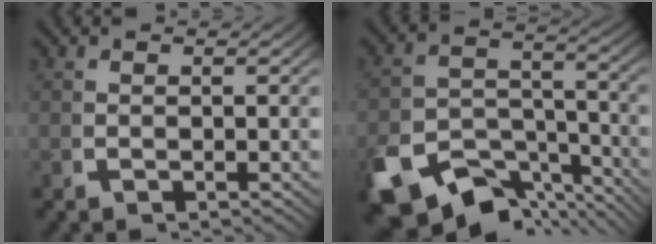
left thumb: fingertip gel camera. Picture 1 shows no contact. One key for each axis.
{"total": 11.4, "fx": -7.5, "fy": 6.2, "fz": 6.0, "tx": -0.098, "ty": -0.040, "tz": -0.112}